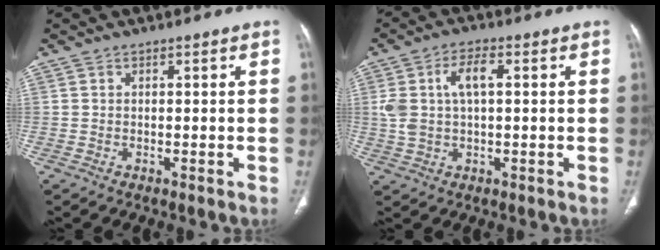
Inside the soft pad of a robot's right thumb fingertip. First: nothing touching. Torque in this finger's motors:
{"motor_torque": [1.01, 1.31, 0.89, 0.07, 0.34]}